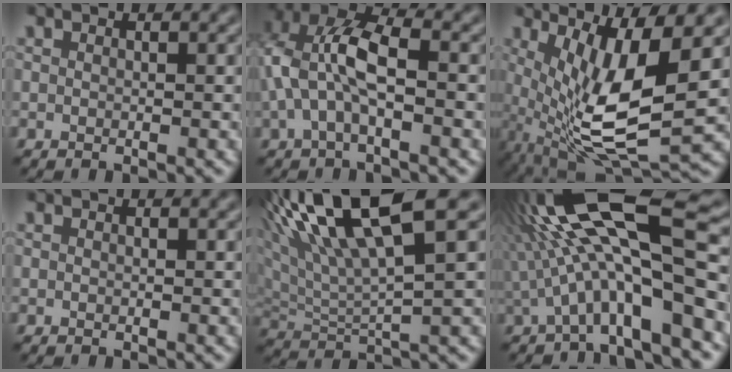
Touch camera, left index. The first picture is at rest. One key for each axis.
{"total": 5.9, "fx": -0.3, "fy": 2.9, "fz": 5.1, "tx": -0.122, "ty": 0.018, "tz": -0.010}
{"total": 10.4, "fx": 0.7, "fy": 3.2, "fz": 9.9, "tx": -0.186, "ty": -0.018, "tz": 0.020}
{"total": 0.0}
{"total": 11.6, "fx": 6.0, "fy": 3.0, "fz": 9.5, "tx": -0.179, "ty": 0.027, "tz": 0.107}
{"total": 13.6, "fx": 0.7, "fy": 3.2, "fz": 13.2, "tx": -0.222, "ty": 0.034, "tz": 0.012}